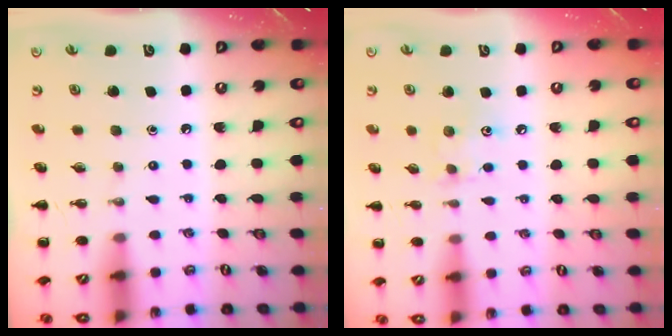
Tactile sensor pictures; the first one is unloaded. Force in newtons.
{"total": 6.3, "press": 6.2, "slide": 1.1}